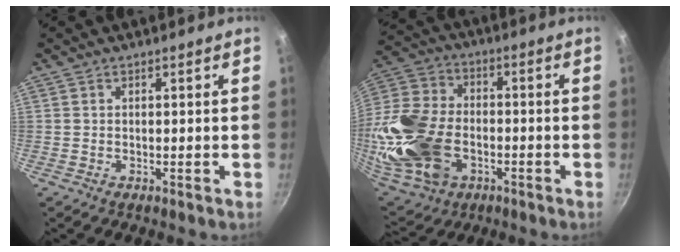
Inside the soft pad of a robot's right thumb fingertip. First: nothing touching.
{"total": 24.3, "force": [-5.1, 16.7, 16.9], "torque": [-0.368, 0.018, -0.088]}